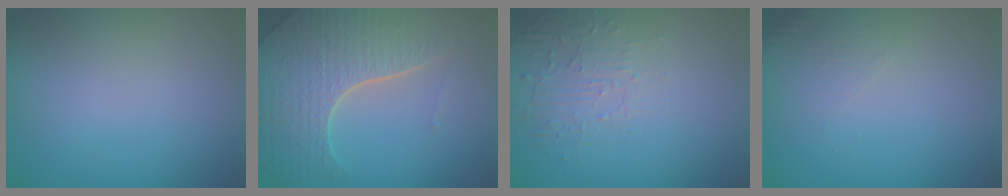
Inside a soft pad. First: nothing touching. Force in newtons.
{"total": 7.0, "press": 5.2, "slide": 4.7}
{"total": 1.9, "press": 0.8, "slide": 1.7}
{"total": 1.3, "press": 1.2, "slide": 0.4}